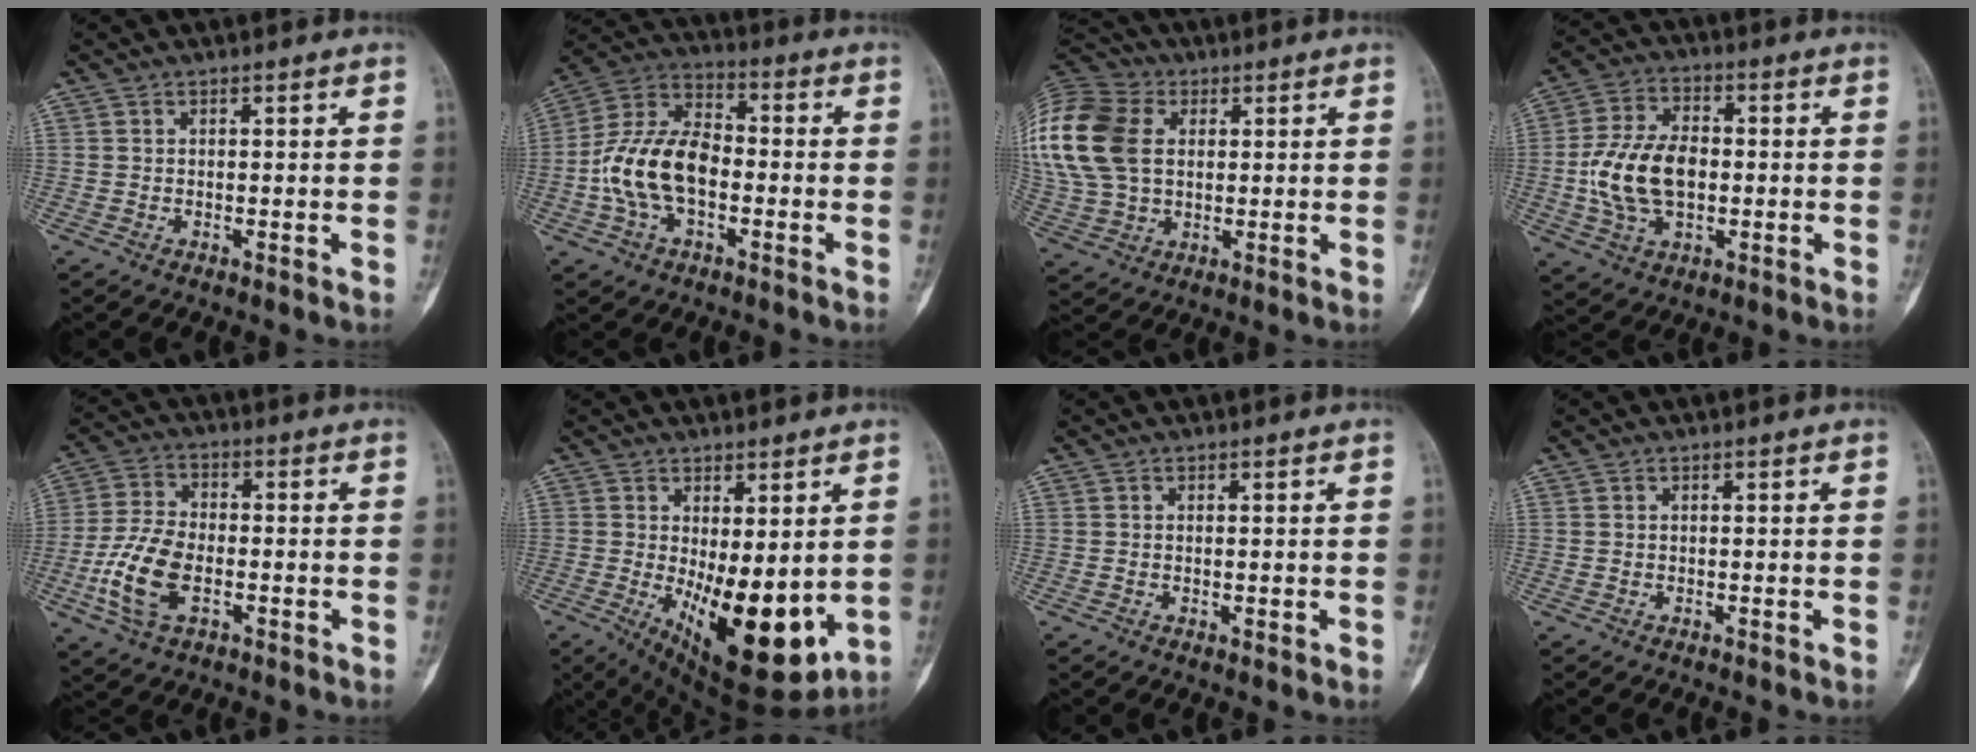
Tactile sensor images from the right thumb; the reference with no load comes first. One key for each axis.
{"total": 14.3, "fx": -2.6, "fy": 8.5, "fz": 11.1, "tx": -0.216, "ty": 0.039, "tz": -0.053}
{"total": 22.5, "fx": 4.8, "fy": 15.9, "fz": 15.2, "tx": -0.359, "ty": 0.026, "tz": 0.094}
{"total": 13.5, "fx": -1.0, "fy": 8.4, "fz": 10.5, "tx": -0.197, "ty": 0.015, "tz": -0.016}
{"total": 11.4, "fx": -3.3, "fy": 6.5, "fz": 8.7, "tx": -0.183, "ty": 0.013, "tz": -0.065}
{"total": 15.7, "fx": -1.9, "fy": 6.6, "fz": 14.1, "tx": -0.193, "ty": -0.035, "tz": -0.004}
{"total": 0.7, "fx": -0.1, "fy": 0.4, "fz": 0.6, "tx": -0.006, "ty": -0.002, "tz": -0.001}
{"total": 0.0}